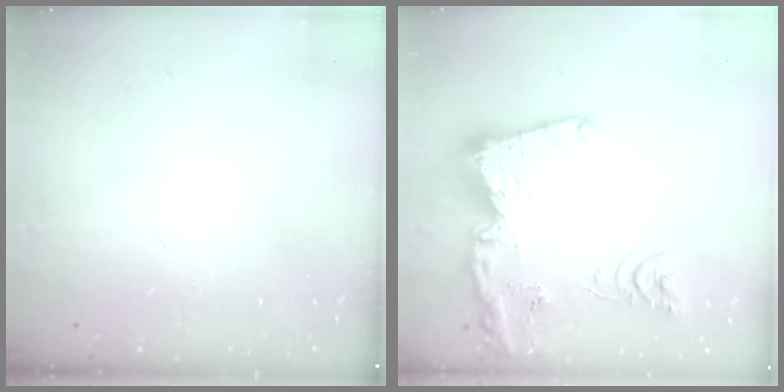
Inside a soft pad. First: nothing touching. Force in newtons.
{"total": 21.7, "press": 21.5, "slide": 2.2}